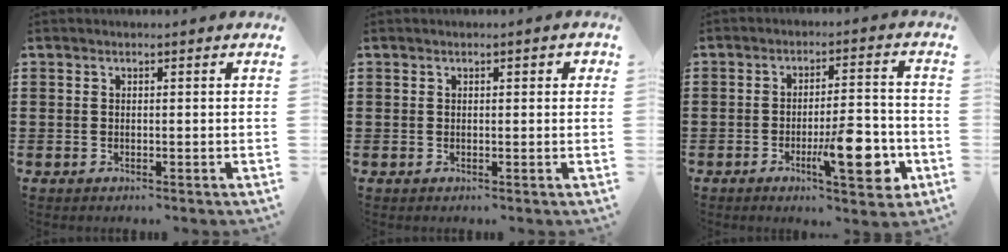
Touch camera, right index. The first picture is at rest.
{"total": 0.5, "force": [0.1, 0.3, 0.4], "torque": [-0.008, 0.004, 0.002]}
{"total": 10.8, "force": [-4.0, 3.0, 9.6], "torque": [-0.144, -0.002, -0.063]}